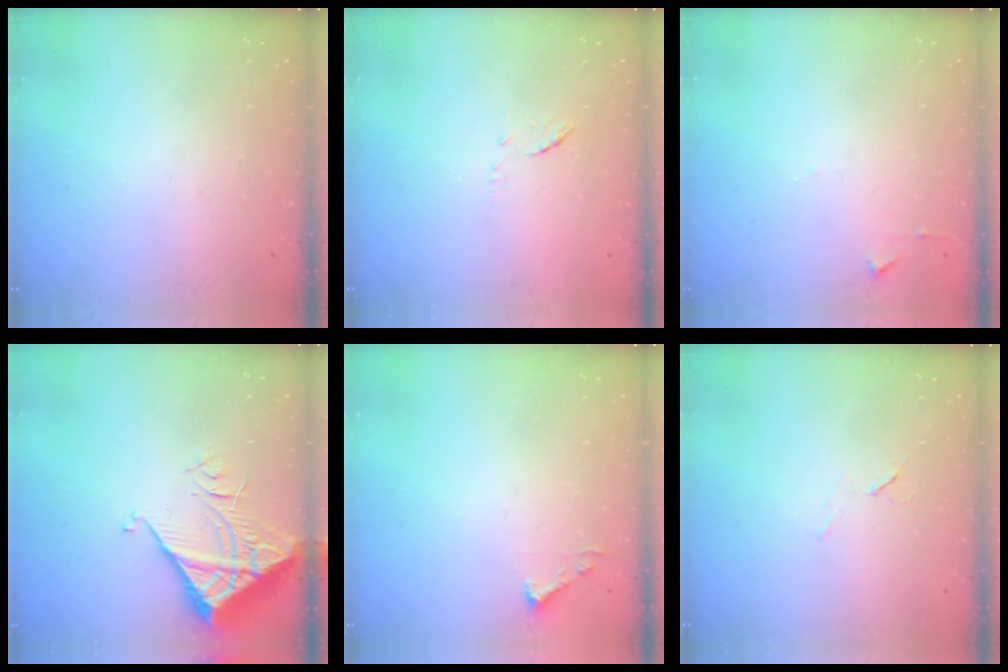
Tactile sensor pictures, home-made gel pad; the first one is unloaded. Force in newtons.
{"total": 6.1, "press": 6.1, "slide": 0.3}
{"total": 5.1, "press": 5.1, "slide": 0.6}
{"total": 7.5, "press": 7.4, "slide": 1.0}
{"total": 3.7, "press": 3.7, "slide": 0.4}
{"total": 6.0, "press": 5.3, "slide": 2.8}